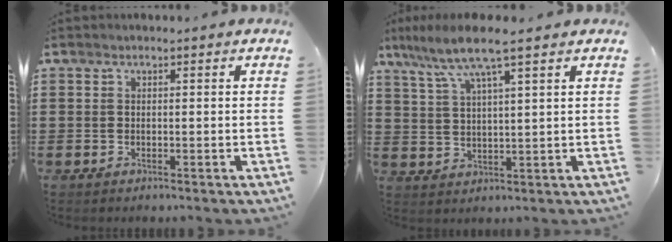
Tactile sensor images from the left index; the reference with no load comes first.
{"total": 7.1, "force": [5.1, 0.3, 4.9], "torque": [-0.112, -0.016, 0.087]}